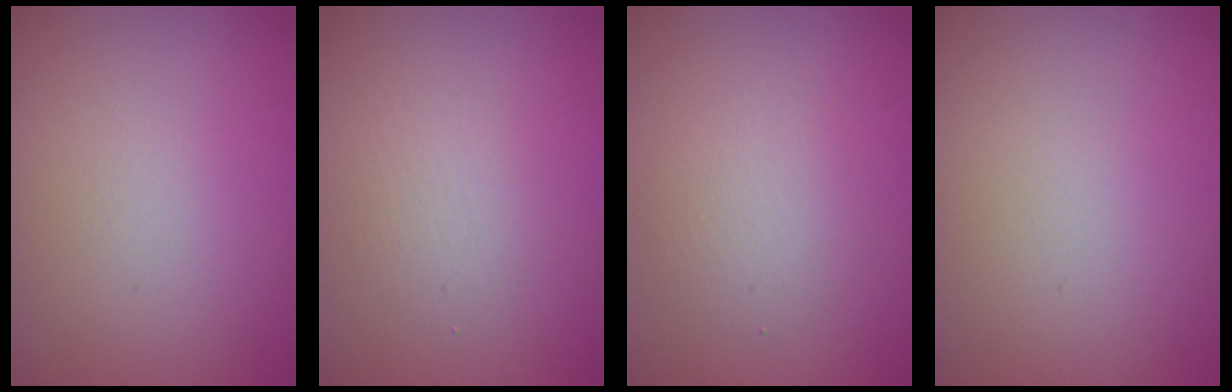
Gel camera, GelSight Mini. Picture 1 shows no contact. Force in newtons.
{"total": 1.9, "press": 1.9, "slide": 0.2}
{"total": 2.4, "press": 2.4, "slide": 0.3}
{"total": 0.0}